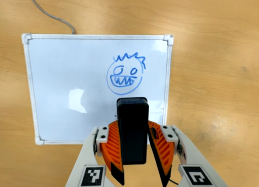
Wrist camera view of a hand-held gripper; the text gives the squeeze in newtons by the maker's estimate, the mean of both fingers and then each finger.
{"total": 5.4, "left": 5.4, "right": 5.4}